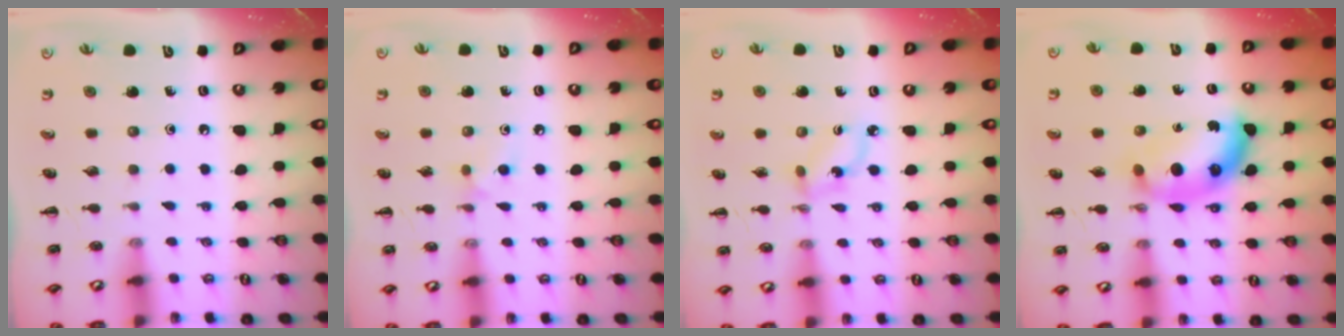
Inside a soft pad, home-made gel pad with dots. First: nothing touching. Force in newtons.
{"total": 4.4, "press": 4.1, "slide": 1.4}
{"total": 2.0, "press": 2.0, "slide": 0.5}
{"total": 12.7, "press": 12.7, "slide": 0.4}